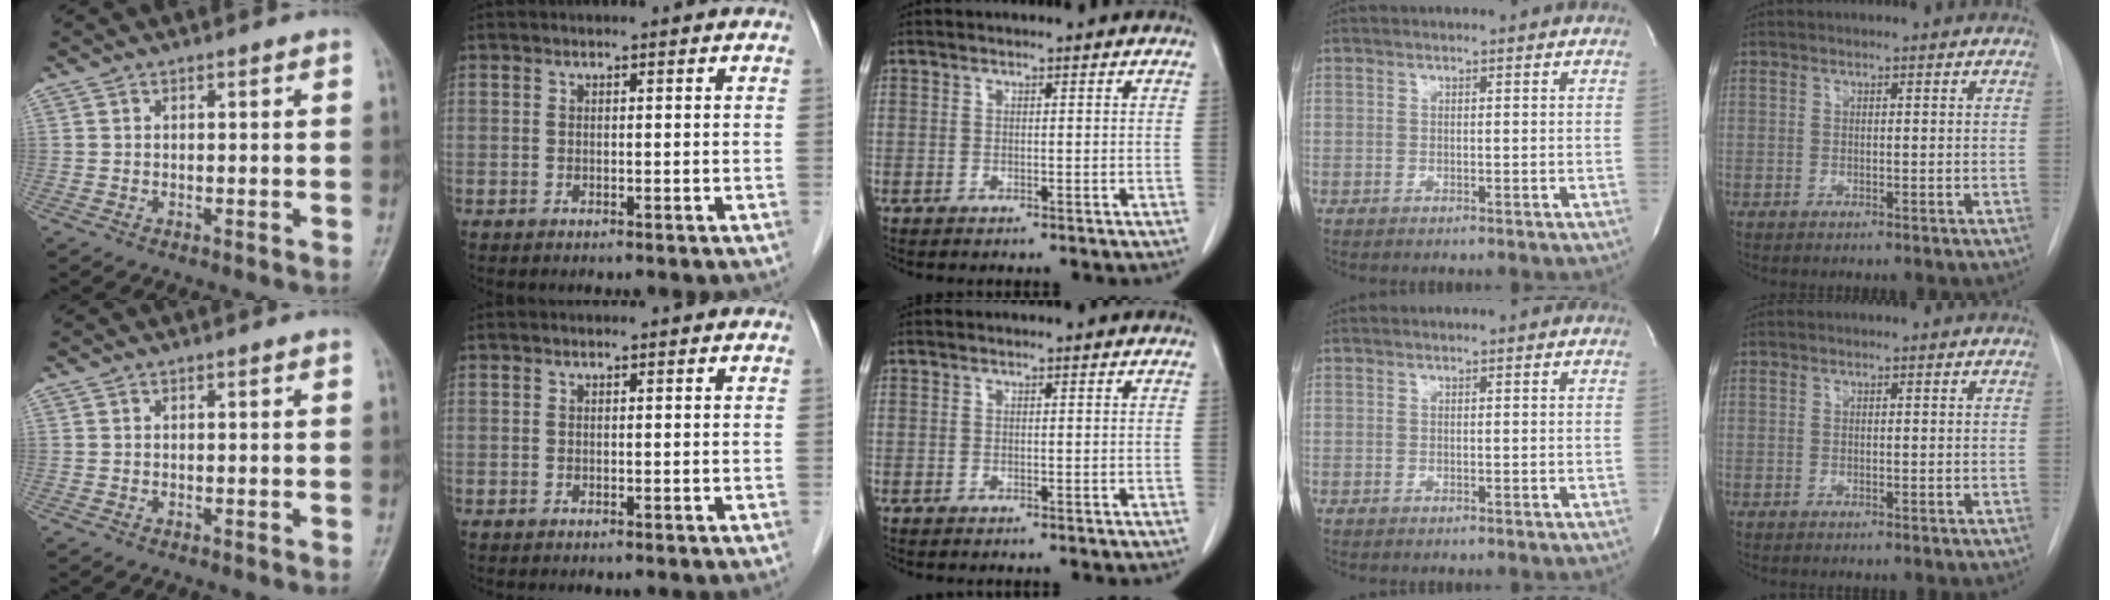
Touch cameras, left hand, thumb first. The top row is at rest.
{}